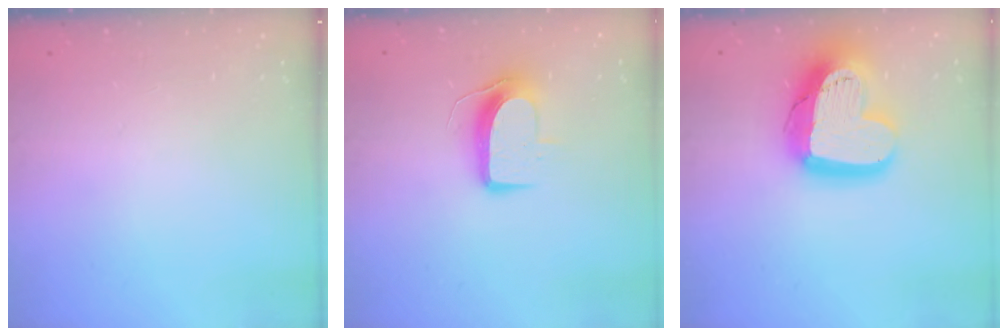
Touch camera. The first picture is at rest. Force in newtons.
{"total": 9.4, "press": 9.4, "slide": 0.3}
{"total": 21.6, "press": 21.5, "slide": 1.9}